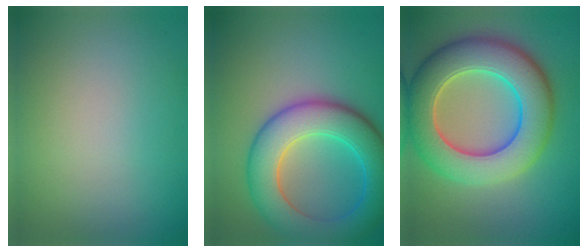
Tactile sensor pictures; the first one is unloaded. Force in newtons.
{"total": 8.6, "press": 8.6, "slide": 0.2}
{"total": 10.8, "press": 10.8, "slide": 0.4}